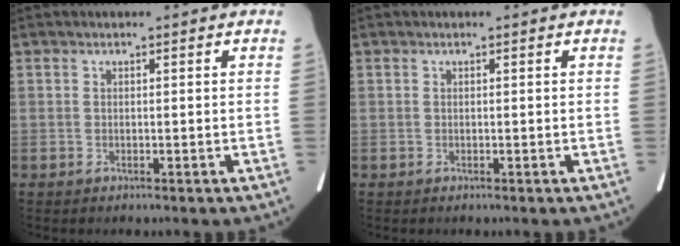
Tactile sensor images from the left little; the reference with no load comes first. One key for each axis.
{"total": 0.0}